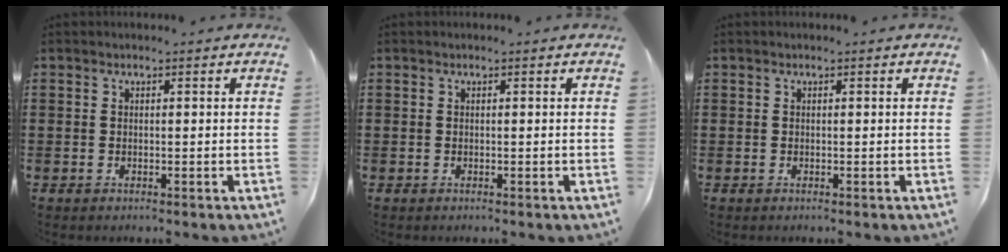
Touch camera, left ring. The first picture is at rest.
{"total": 0.0}
{"total": 0.0}